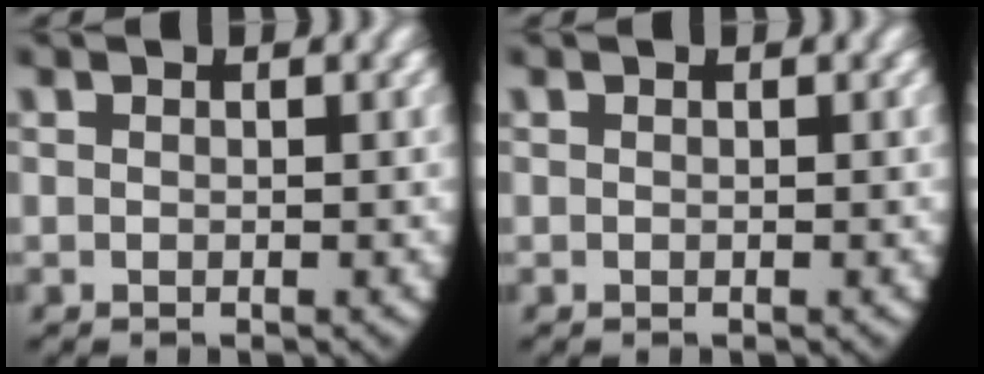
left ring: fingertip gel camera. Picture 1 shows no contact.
{"total": 0.0}